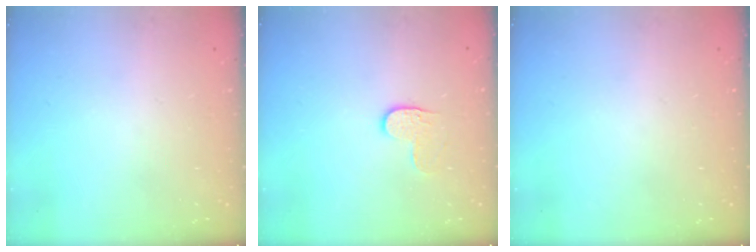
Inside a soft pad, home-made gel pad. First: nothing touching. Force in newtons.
{"total": 4.2, "press": 4.2, "slide": 0.5}
{"total": 0.0}